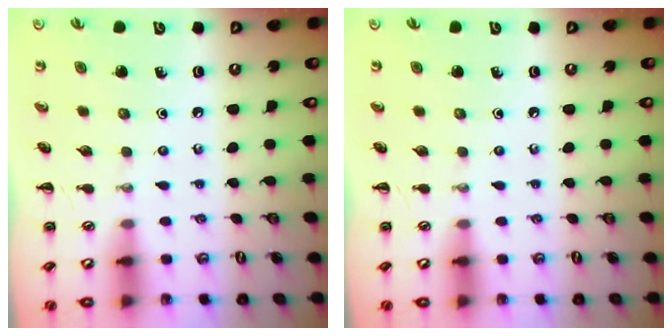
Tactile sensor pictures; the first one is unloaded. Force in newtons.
{"total": 0.0}